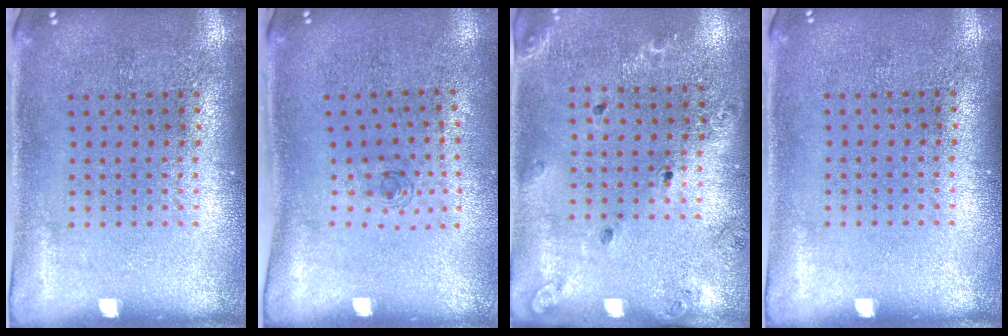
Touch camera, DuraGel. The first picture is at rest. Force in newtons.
{"total": 0.6, "press": 0.2, "slide": 0.6}
{"total": 1.3, "press": 1.3, "slide": 0.3}
{"total": 0.0}